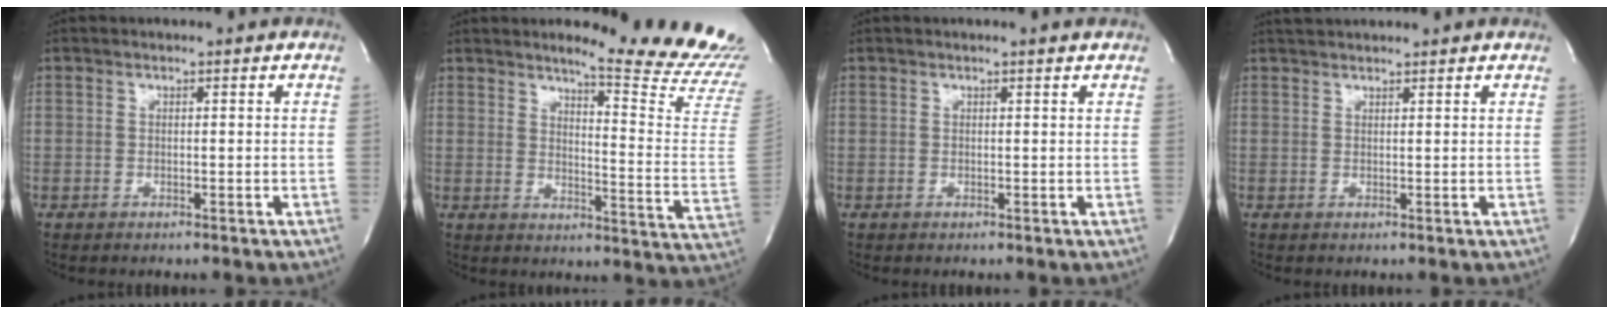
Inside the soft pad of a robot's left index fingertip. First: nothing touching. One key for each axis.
{"total": 16.8, "fx": 15.8, "fy": -2.0, "fz": 5.4, "tx": -0.083, "ty": -0.153, "tz": 0.177}
{"total": 0.8, "fx": 0.7, "fy": -0.2, "fz": 0.4, "tx": -0.016, "ty": -0.002, "tz": 0.011}
{"total": 3.3, "fx": 3.2, "fy": 0.3, "fz": 0.9, "tx": -0.014, "ty": 0.030, "tz": 0.054}